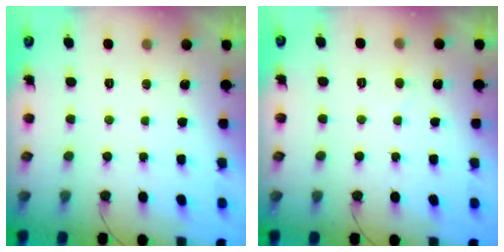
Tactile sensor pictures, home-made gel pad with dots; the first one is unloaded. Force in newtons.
{"total": 2.7, "press": 2.7, "slide": 0.2}